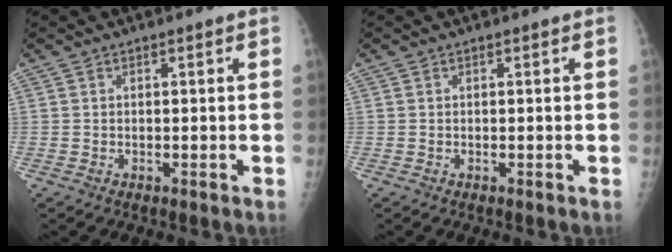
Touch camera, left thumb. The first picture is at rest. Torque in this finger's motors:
{"motor_torque": [0.00, 0.00, -0.08, -0.08, 0.00]}